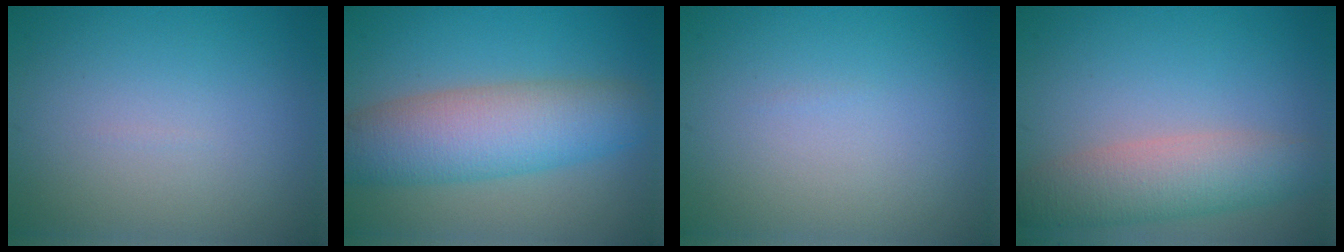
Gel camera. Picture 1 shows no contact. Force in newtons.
{"total": 7.5, "press": 7.5, "slide": 0.5}
{"total": 0.0}
{"total": 4.9, "press": 4.9, "slide": 0.5}